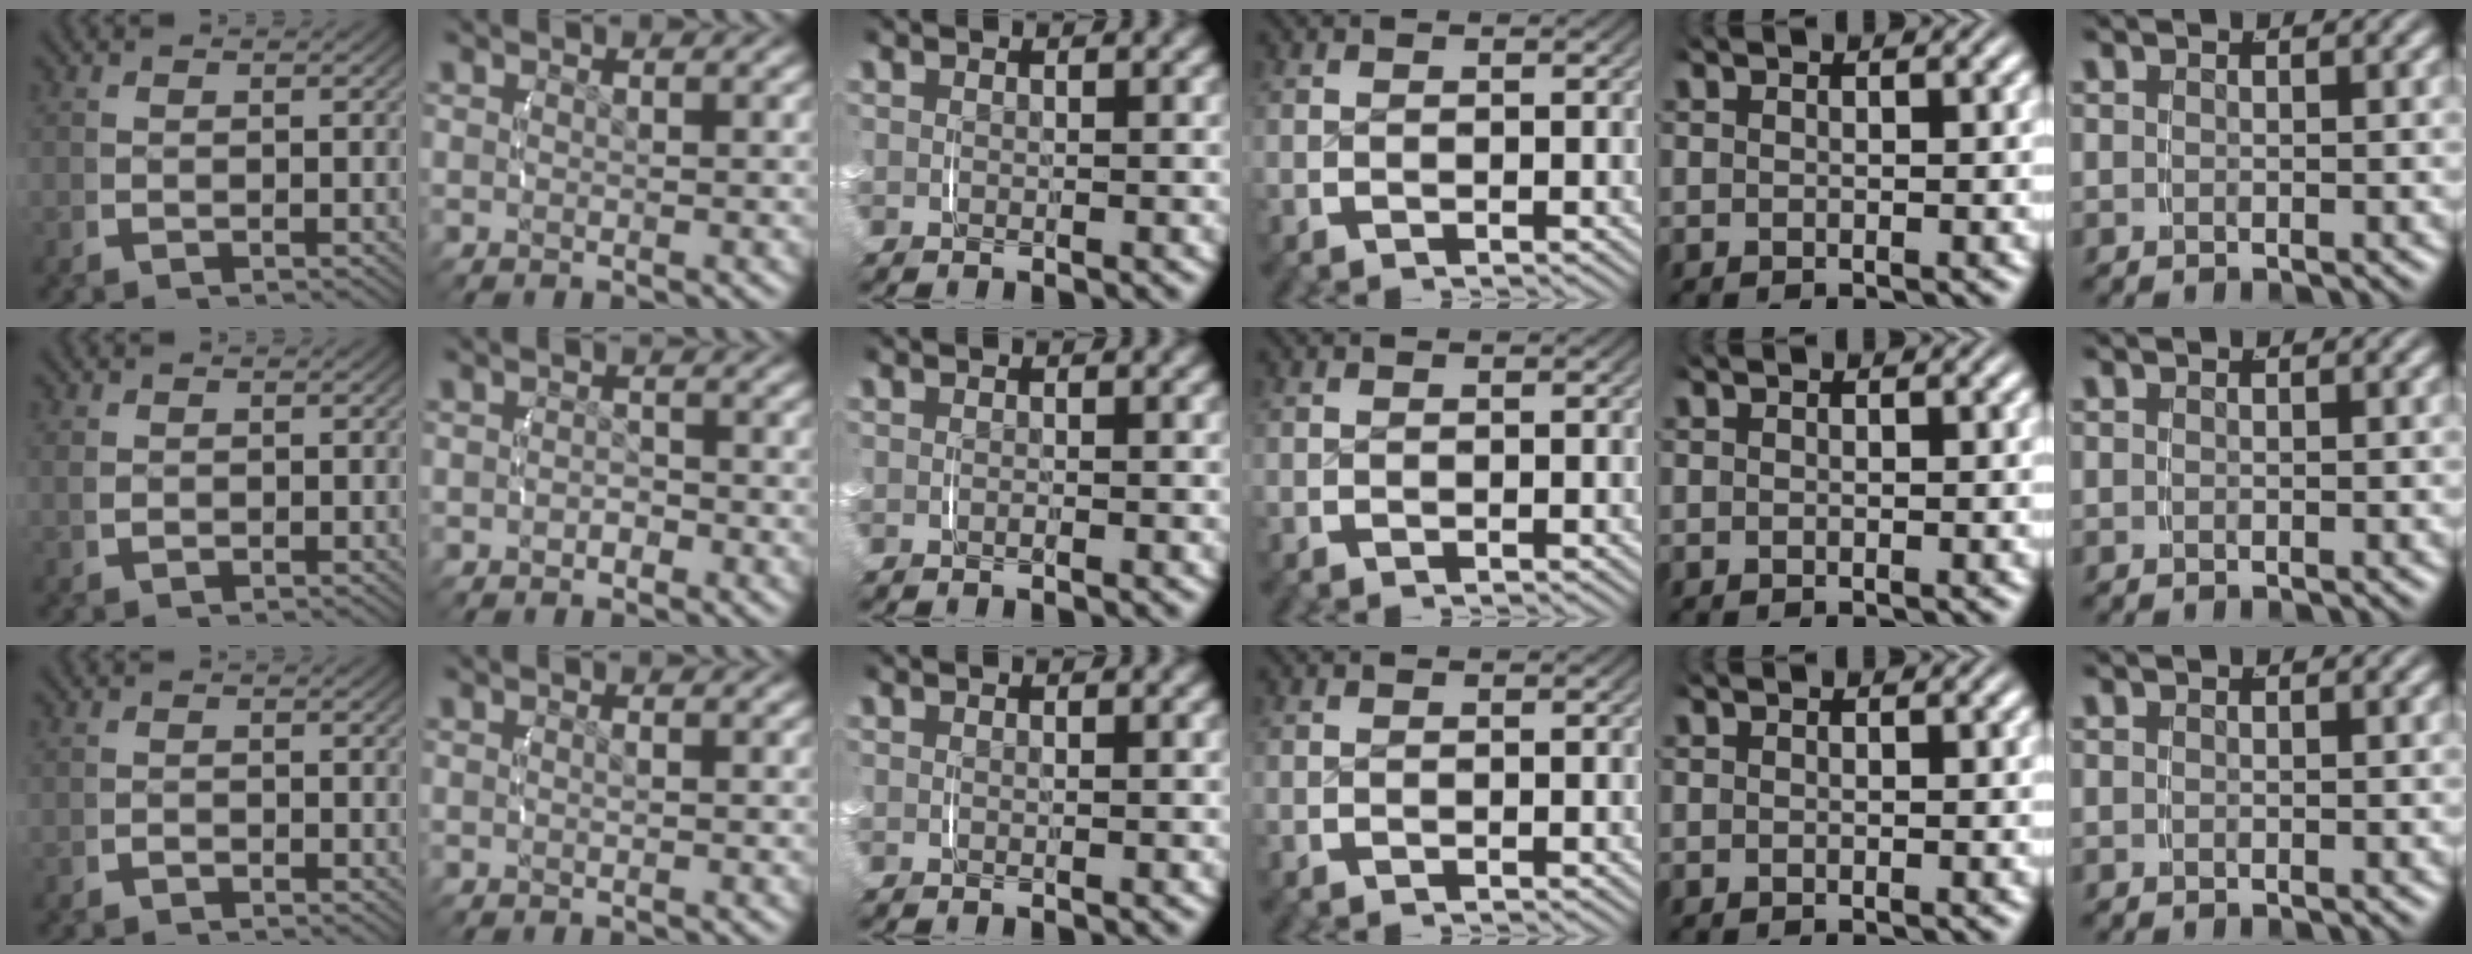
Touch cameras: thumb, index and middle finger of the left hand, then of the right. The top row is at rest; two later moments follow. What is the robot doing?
{"motion": "lift_and_place", "object": "small bumper sticker"}